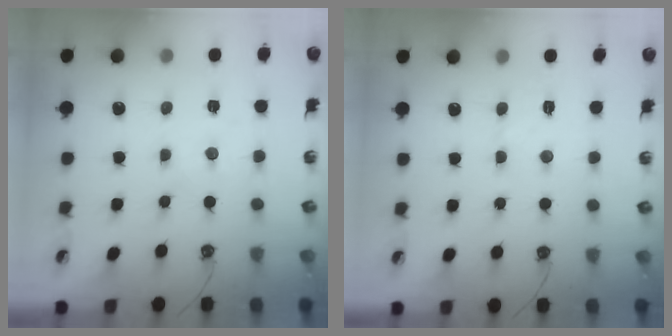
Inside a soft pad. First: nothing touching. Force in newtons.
{"total": 2.9, "press": 2.9, "slide": 0.2}